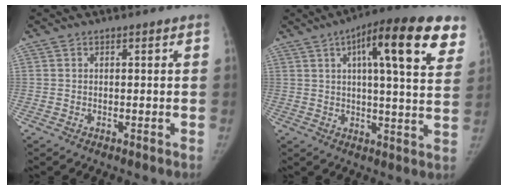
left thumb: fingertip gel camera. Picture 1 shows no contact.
{"total": 20.1, "force": [9.6, 5.4, 16.8], "torque": [-0.209, -0.009, 0.127]}